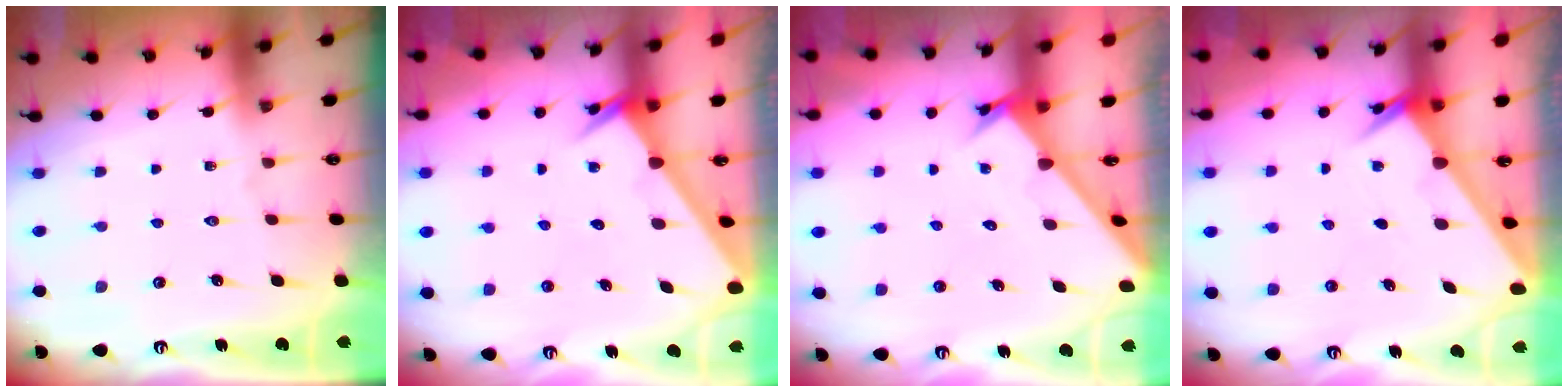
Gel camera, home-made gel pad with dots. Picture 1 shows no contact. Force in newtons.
{"total": 2.7, "press": 2.7, "slide": 0.3}
{"total": 2.8, "press": 2.8, "slide": 0.3}
{"total": 2.0, "press": 2.0, "slide": 0.1}